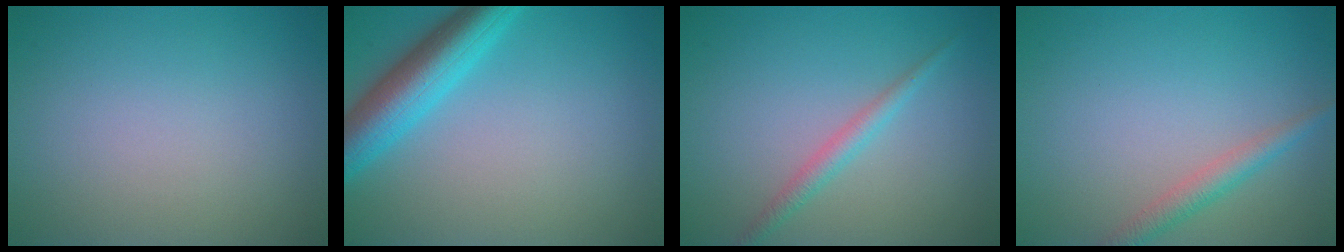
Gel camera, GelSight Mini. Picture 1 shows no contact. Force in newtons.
{"total": 5.9, "press": 5.9, "slide": 0.2}
{"total": 1.8, "press": 1.8, "slide": 0.0}
{"total": 2.1, "press": 2.1, "slide": 0.0}